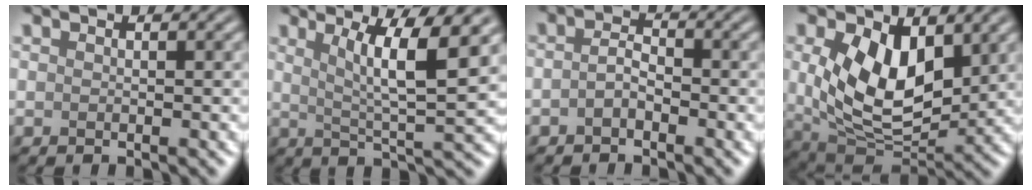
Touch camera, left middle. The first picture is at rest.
{"total": 6.7, "force": [2.7, 1.1, 6.1], "torque": [-0.090, 0.000, 0.048]}
{"total": 1.2, "force": [-0.7, 0.5, 0.9], "torque": [-0.022, 0.008, -0.015]}
{"total": 9.1, "force": [2.0, 5.4, 7.1], "torque": [-0.145, -0.012, 0.043]}